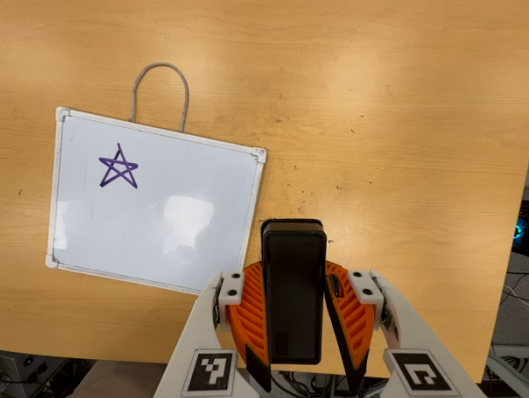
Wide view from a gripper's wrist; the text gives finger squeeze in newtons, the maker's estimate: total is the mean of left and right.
{"total": 7.2, "left": 5.4, "right": 9.0}